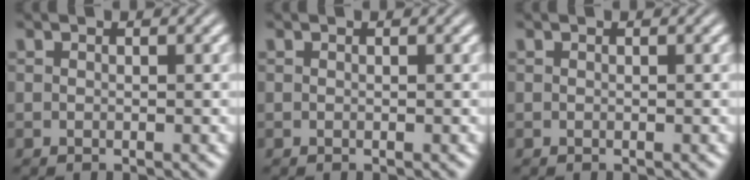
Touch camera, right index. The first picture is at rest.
{"total": 0.0}
{"total": 0.0}